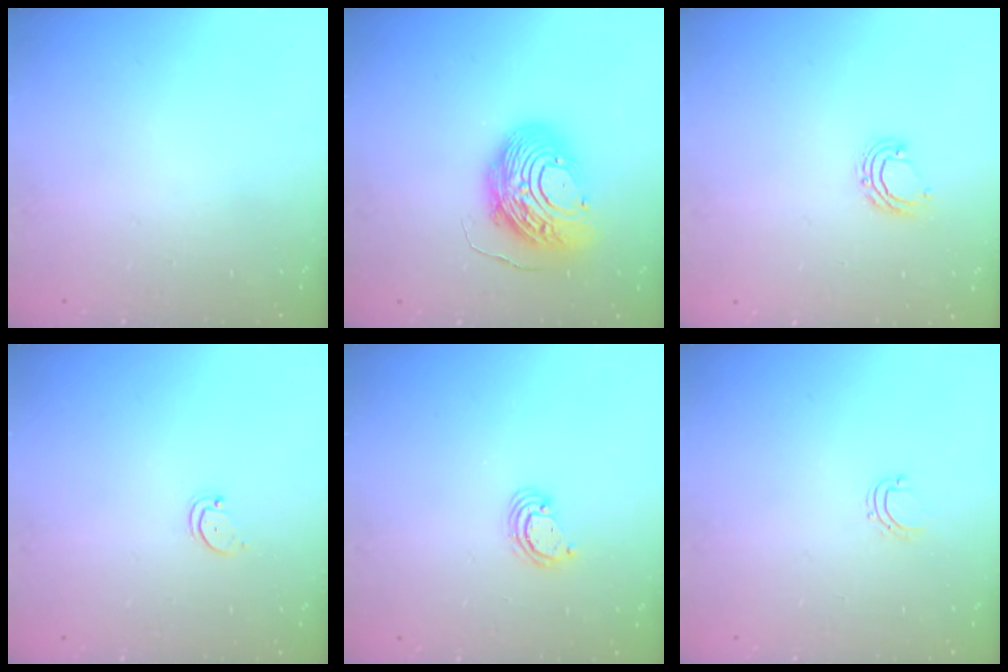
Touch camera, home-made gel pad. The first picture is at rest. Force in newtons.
{"total": 13.7, "press": 13.6, "slide": 1.4}
{"total": 5.6, "press": 5.6, "slide": 1.0}
{"total": 1.6, "press": 1.6, "slide": 0.4}
{"total": 2.5, "press": 2.5, "slide": 0.2}
{"total": 3.8, "press": 3.8, "slide": 0.3}